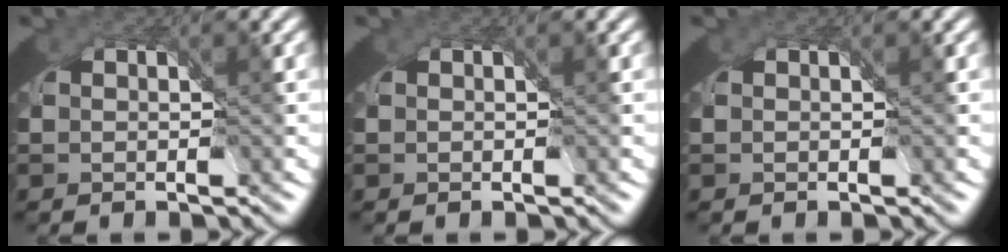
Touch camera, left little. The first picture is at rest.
{"total": 0.0}
{"total": 0.0}